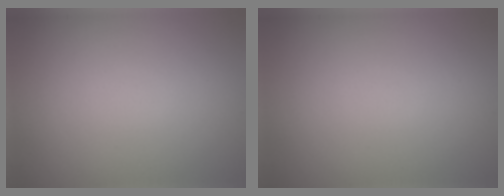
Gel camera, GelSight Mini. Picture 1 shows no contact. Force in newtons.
{"total": 0.0}